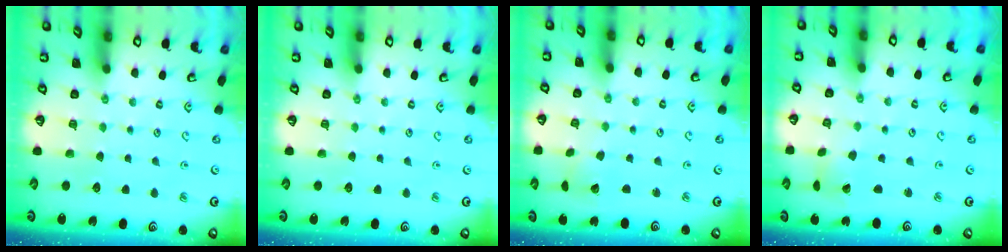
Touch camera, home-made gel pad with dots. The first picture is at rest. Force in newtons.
{"total": 0.0}
{"total": 2.2, "press": 2.2, "slide": 0.1}
{"total": 1.2, "press": 1.2, "slide": 0.2}